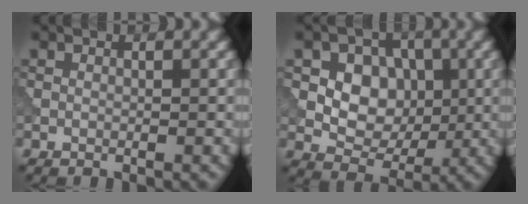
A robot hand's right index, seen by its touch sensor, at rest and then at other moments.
{"total": 5.4, "force": [0.5, 4.2, 3.3], "torque": [-0.050, -0.003, 0.002]}